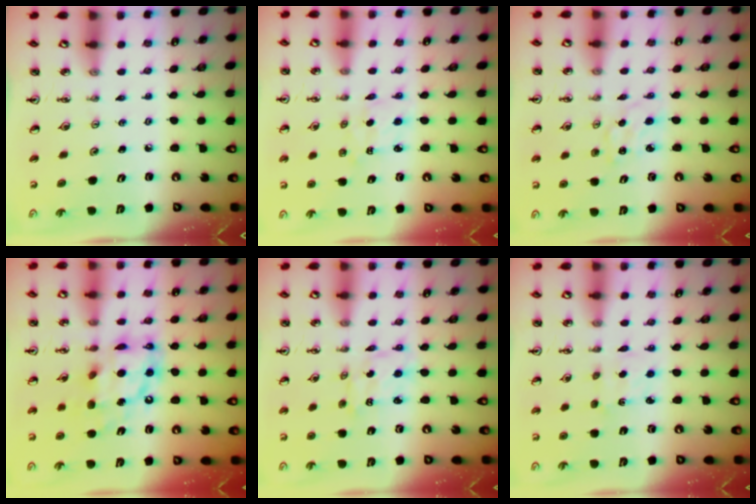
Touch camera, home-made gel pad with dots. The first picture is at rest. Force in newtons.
{"total": 1.6, "press": 1.4, "slide": 0.7}
{"total": 1.5, "press": 1.4, "slide": 0.4}
{"total": 13.8, "press": 13.7, "slide": 1.5}
{"total": 1.4, "press": 1.4, "slide": 0.2}
{"total": 2.4, "press": 2.3, "slide": 0.4}